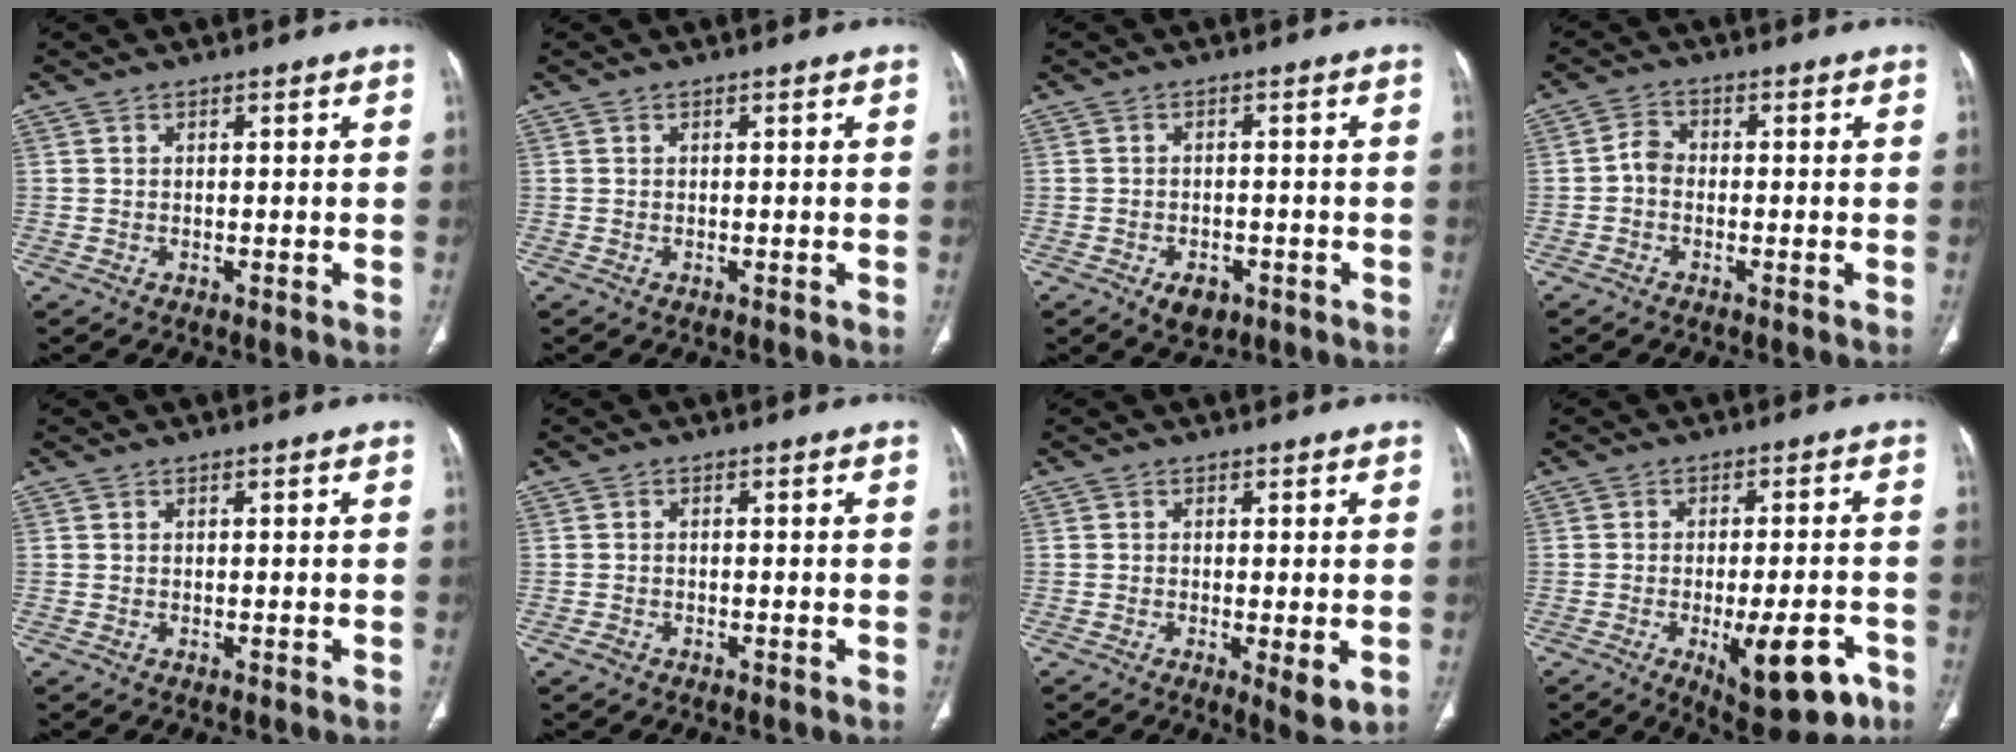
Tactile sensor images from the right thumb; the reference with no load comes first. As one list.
[{"total": 0.0}, {"total": 4.4, "force": [-2.2, 2.8, 2.5], "torque": [-0.030, 0.006, -0.025]}, {"total": 3.0, "force": [-0.8, 2.3, 1.8], "torque": [-0.024, 0.012, -0.024]}, {"total": 0.0}, {"total": 1.2, "force": [-0.7, 0.8, 0.4], "torque": [-0.009, 0.003, -0.016]}, {"total": 4.5, "force": [-1.0, 1.3, 4.2], "torque": [-0.069, -0.015, -0.016]}, {"total": 13.1, "force": [-5.8, 4.8, 10.7], "torque": [-0.133, 0.014, -0.071]}]